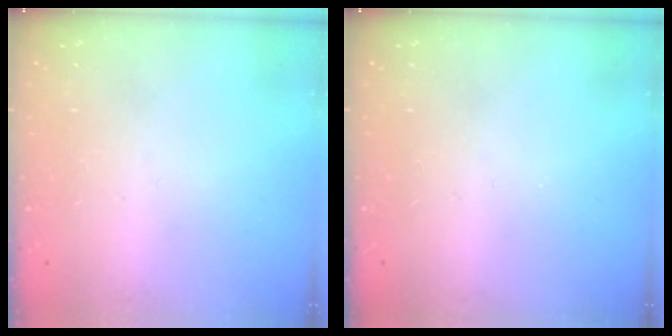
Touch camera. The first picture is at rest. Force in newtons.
{"total": 0.0}